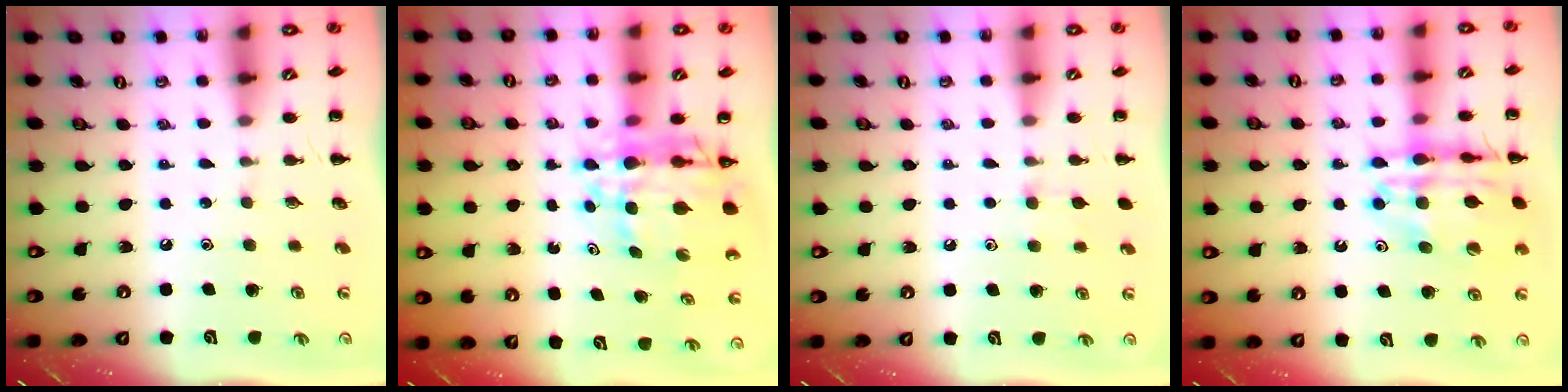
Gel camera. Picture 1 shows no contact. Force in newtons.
{"total": 10.8, "press": 10.2, "slide": 3.6}
{"total": 6.2, "press": 5.8, "slide": 2.2}
{"total": 16.0, "press": 15.7, "slide": 3.0}